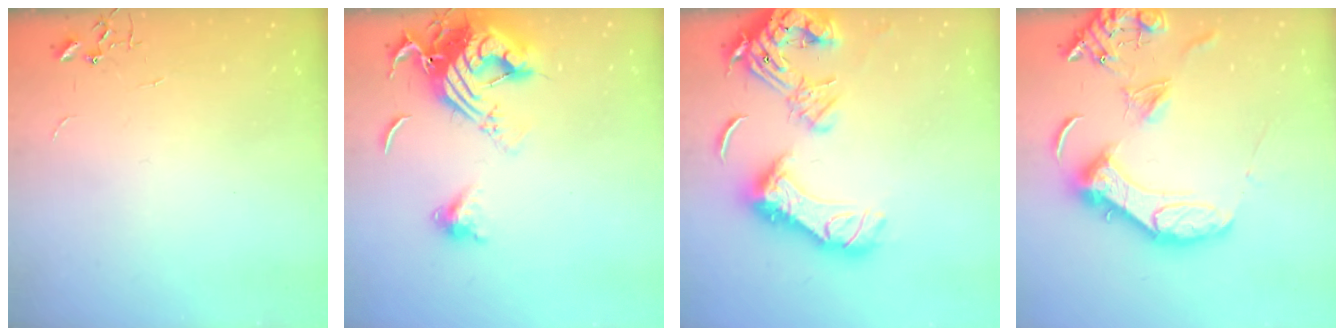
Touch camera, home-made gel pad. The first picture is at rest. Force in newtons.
{"total": 17.1, "press": 17.0, "slide": 1.9}
{"total": 21.2, "press": 21.0, "slide": 2.3}
{"total": 16.4, "press": 16.3, "slide": 1.6}